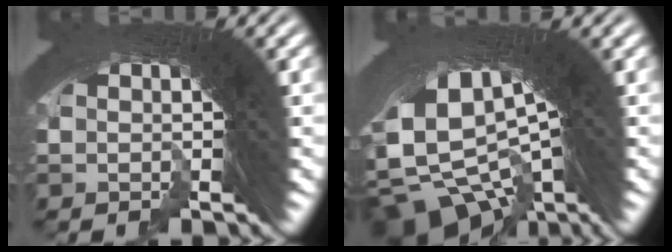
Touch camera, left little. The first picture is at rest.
{"total": 15.9, "force": [-4.9, 10.8, 10.6], "torque": [-0.228, -0.052, -0.064]}